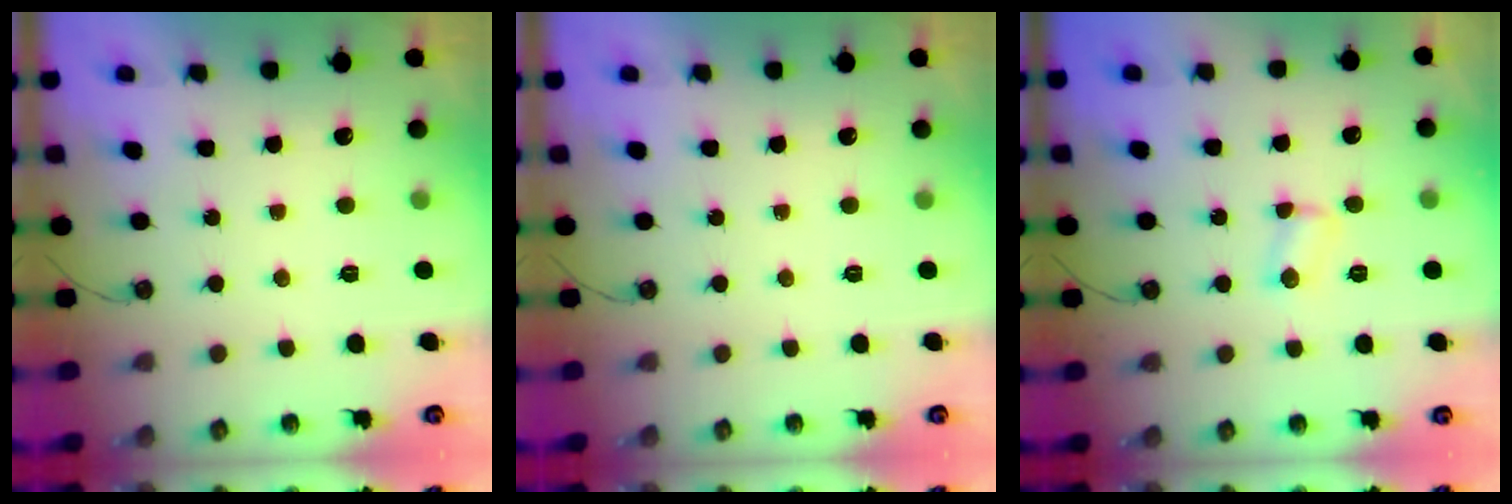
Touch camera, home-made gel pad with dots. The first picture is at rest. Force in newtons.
{"total": 0.0}
{"total": 2.4, "press": 2.4, "slide": 0.4}